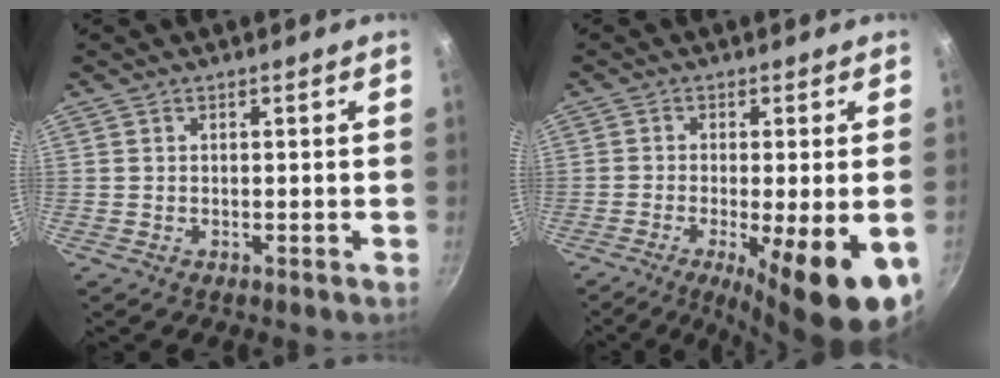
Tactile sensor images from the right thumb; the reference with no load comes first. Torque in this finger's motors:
{"motor_torque": [0.25, 0.69, 1.90, -0.88, 0.12]}